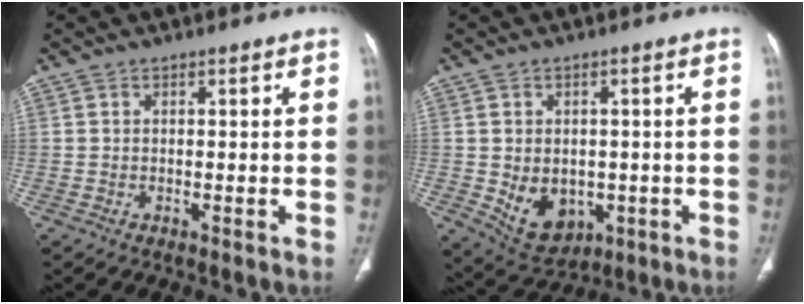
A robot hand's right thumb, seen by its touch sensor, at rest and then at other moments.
{"total": 9.0, "force": [-1.8, 6.8, 5.6], "torque": [-0.068, -0.002, -0.004]}